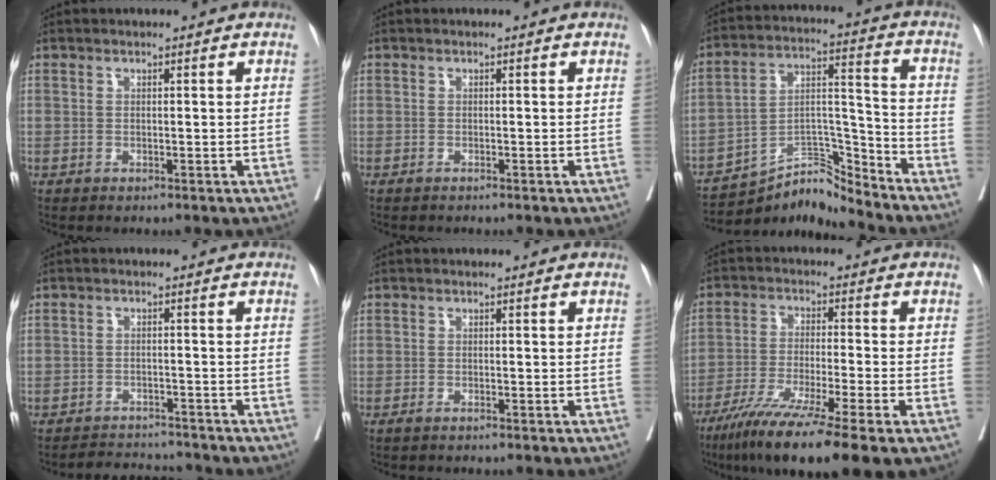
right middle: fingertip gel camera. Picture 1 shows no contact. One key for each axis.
{"total": 0.0}
{"total": 8.5, "fx": -8.5, "fy": 0.4, "fz": 0.2, "tx": 0.001, "ty": 0.051, "tz": -0.153}
{"total": 4.6, "fx": -4.5, "fy": 0.5, "fz": -0.4, "tx": 0.002, "ty": -0.001, "tz": -0.072}
{"total": 0.8, "fx": -0.7, "fy": -0.1, "fz": 0.4, "tx": -0.007, "ty": 0.000, "tz": -0.012}
{"total": 14.4, "fx": -9.5, "fy": -0.3, "fz": 10.8, "tx": -0.182, "ty": -0.045, "tz": -0.158}